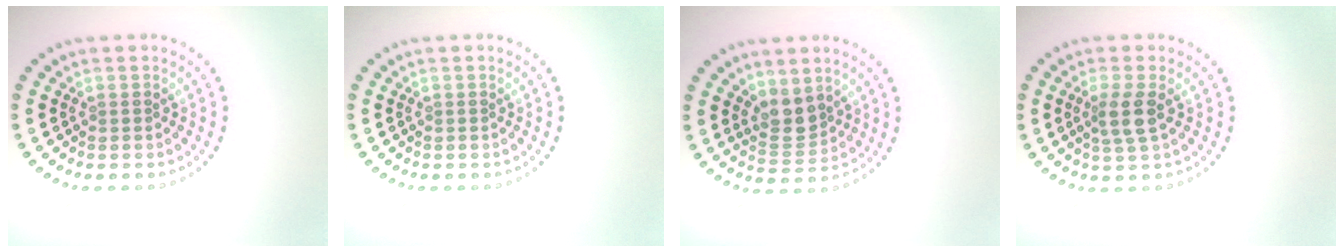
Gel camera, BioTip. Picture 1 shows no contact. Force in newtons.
{"total": 0.0}
{"total": 2.6, "press": 2.1, "slide": 1.4}
{"total": 2.3, "press": 2.1, "slide": 1.1}